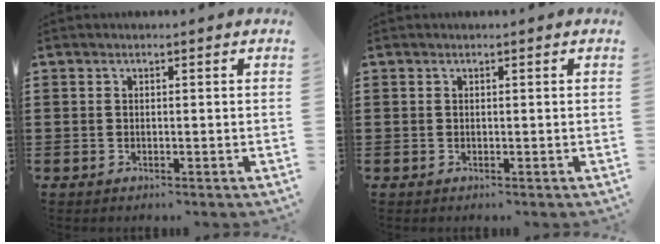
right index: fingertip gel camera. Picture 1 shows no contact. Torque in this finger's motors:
{"motor_torque": [0.00, 0.00, 0.00, 0.00]}